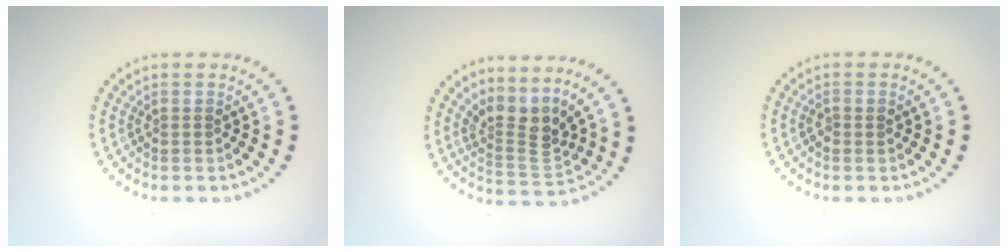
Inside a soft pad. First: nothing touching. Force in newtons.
{"total": 3.4, "press": 2.4, "slide": 2.5}
{"total": 0.8, "press": 0.8, "slide": 0.0}